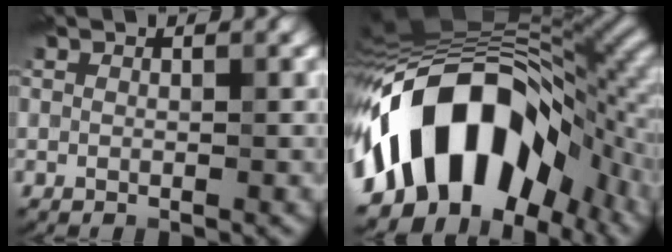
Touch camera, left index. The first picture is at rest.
{"total": 16.4, "force": [-5.5, 9.4, 12.3], "torque": [-0.182, 0.022, -0.114]}